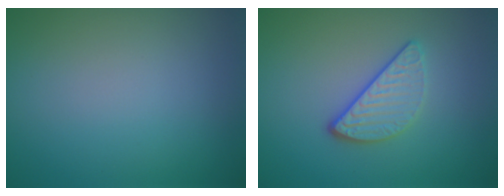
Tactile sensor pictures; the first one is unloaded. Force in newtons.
{"total": 3.1, "press": 2.5, "slide": 1.8}